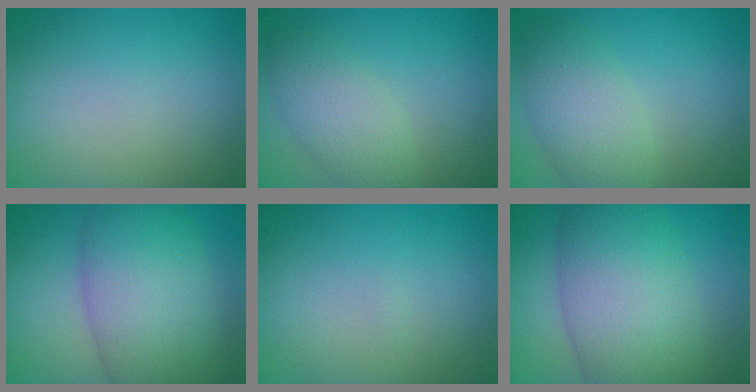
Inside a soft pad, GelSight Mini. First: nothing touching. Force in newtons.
{"total": 3.7, "press": 3.7, "slide": 0.1}
{"total": 4.3, "press": 4.3, "slide": 0.0}
{"total": 10.0, "press": 9.9, "slide": 0.4}
{"total": 0.0}
{"total": 10.5, "press": 10.5, "slide": 0.1}